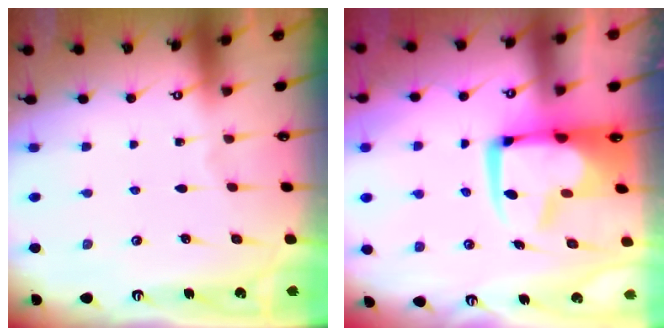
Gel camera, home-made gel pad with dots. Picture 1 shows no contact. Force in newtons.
{"total": 3.8, "press": 3.7, "slide": 1.0}